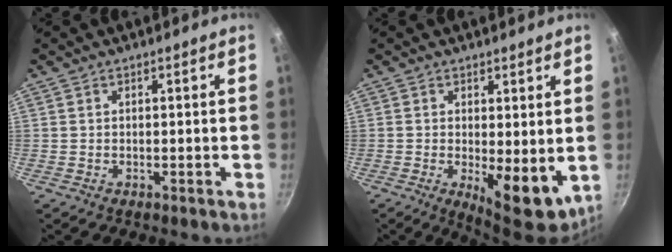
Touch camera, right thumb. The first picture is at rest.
{"total": 8.6, "force": [-0.5, 3.4, 7.9], "torque": [-0.096, -0.016, 0.003]}